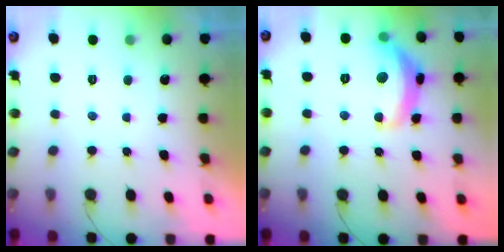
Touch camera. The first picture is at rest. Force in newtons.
{"total": 14.0, "press": 14.0, "slide": 0.8}